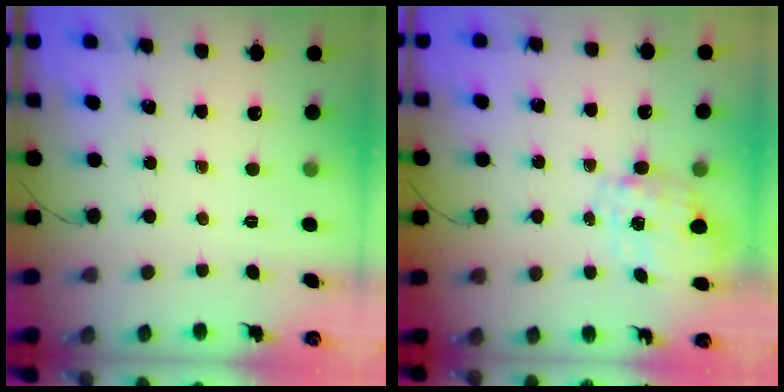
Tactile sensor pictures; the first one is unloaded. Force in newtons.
{"total": 2.8, "press": 2.6, "slide": 0.9}